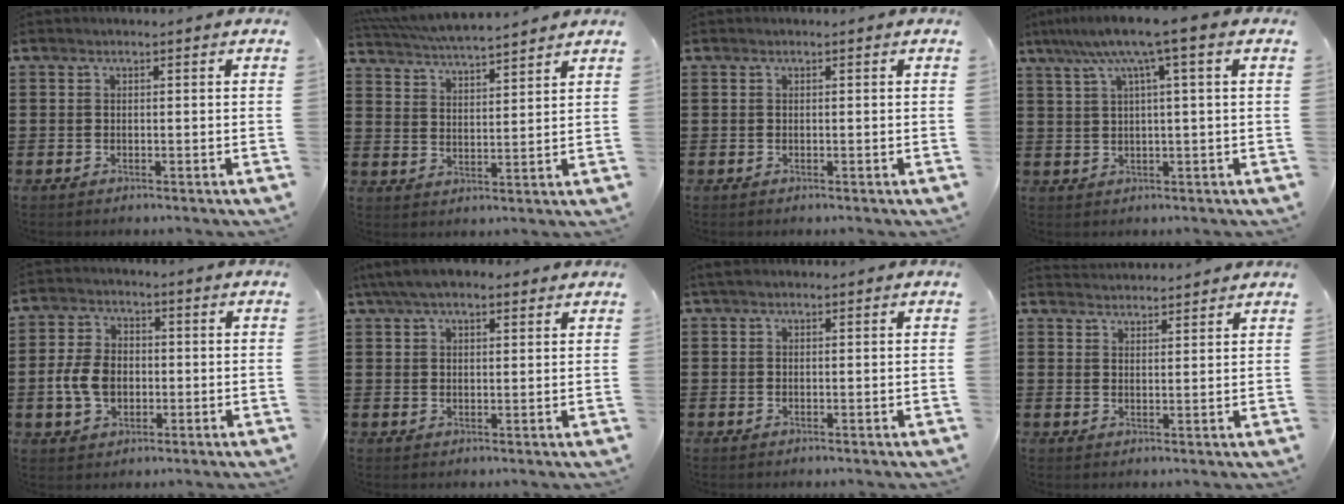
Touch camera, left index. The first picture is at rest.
{"total": 5.2, "force": [5.0, 0.0, 1.4], "torque": [-0.046, -0.027, 0.088]}
{"total": 0.0}
{"total": 7.3, "force": [3.1, -0.3, 6.6], "torque": [-0.134, -0.004, 0.049]}
{"total": 6.4, "force": [-0.9, 4.5, 4.4], "torque": [-0.112, 0.003, -0.024]}
{"total": 5.1, "force": [4.0, 1.6, 2.8], "torque": [-0.065, 0.003, 0.073]}
{"total": 0.8, "force": [0.4, 0.4, 0.6], "torque": [-0.012, 0.004, 0.008]}
{"total": 2.6, "force": [2.6, -0.2, -0.3], "torque": [-0.001, -0.009, 0.050]}